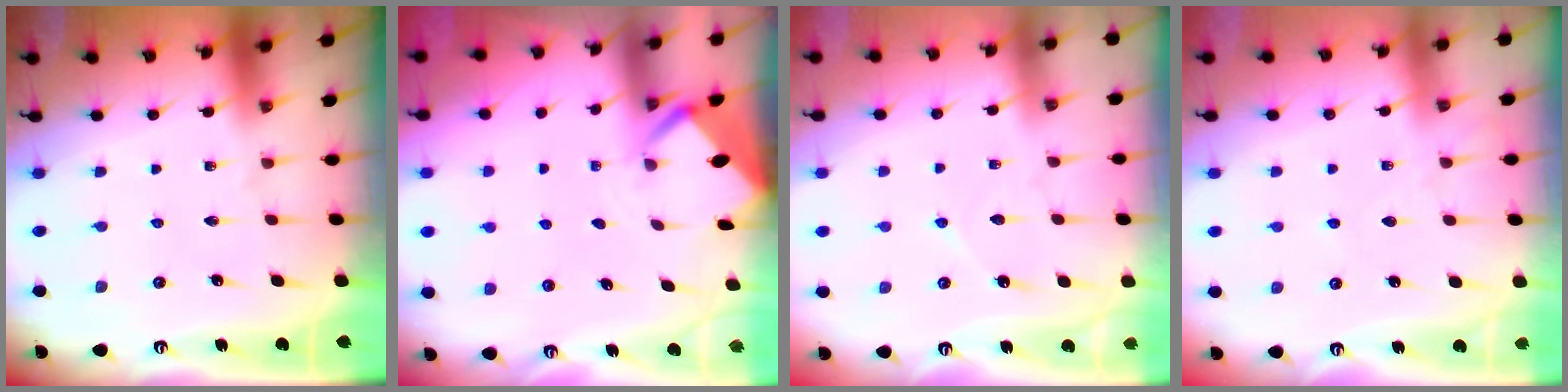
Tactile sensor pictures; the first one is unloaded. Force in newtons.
{"total": 2.5, "press": 2.5, "slide": 0.2}
{"total": 3.3, "press": 3.3, "slide": 0.1}
{"total": 4.4, "press": 4.4, "slide": 0.7}